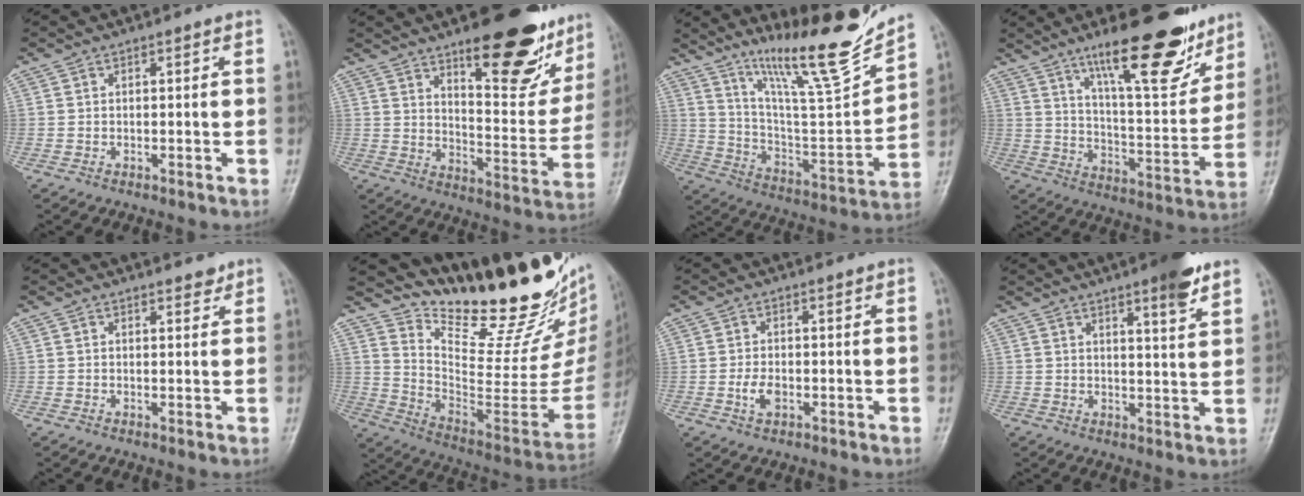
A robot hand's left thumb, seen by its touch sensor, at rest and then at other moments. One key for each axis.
{"total": 21.3, "fx": 13.6, "fy": 7.5, "fz": 14.7, "tx": -0.145, "ty": -0.081, "tz": 0.196}
{"total": 19.0, "fx": 15.4, "fy": 1.3, "fz": 11.1, "tx": -0.148, "ty": -0.102, "tz": 0.269}
{"total": 19.0, "fx": 12.5, "fy": 5.1, "fz": 13.3, "tx": -0.161, "ty": -0.073, "tz": 0.201}
{"total": 1.5, "fx": 1.4, "fy": 0.5, "fz": 0.4, "tx": 0.001, "ty": -0.012, "tz": 0.018}
{"total": 27.5, "fx": 22.7, "fy": 7.4, "fz": 13.6, "tx": -0.170, "ty": -0.166, "tz": 0.337}
{"total": 2.8, "fx": -0.6, "fy": 1.6, "fz": 2.2, "tx": -0.043, "ty": -0.002, "tz": -0.011}
{"total": 7.1, "fx": 4.8, "fy": 0.8, "fz": 5.1, "tx": -0.065, "ty": -0.029, "tz": 0.065}